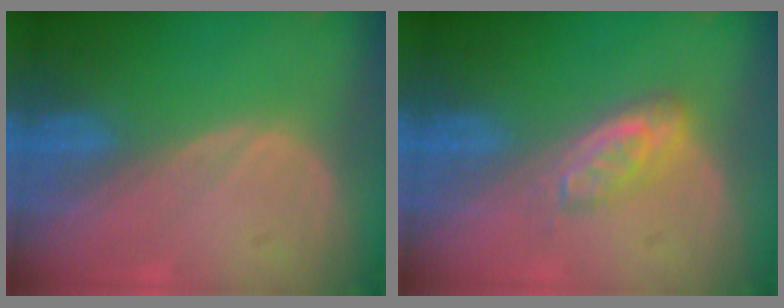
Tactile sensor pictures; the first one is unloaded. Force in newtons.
{"total": 4.4, "press": 4.1, "slide": 1.6}